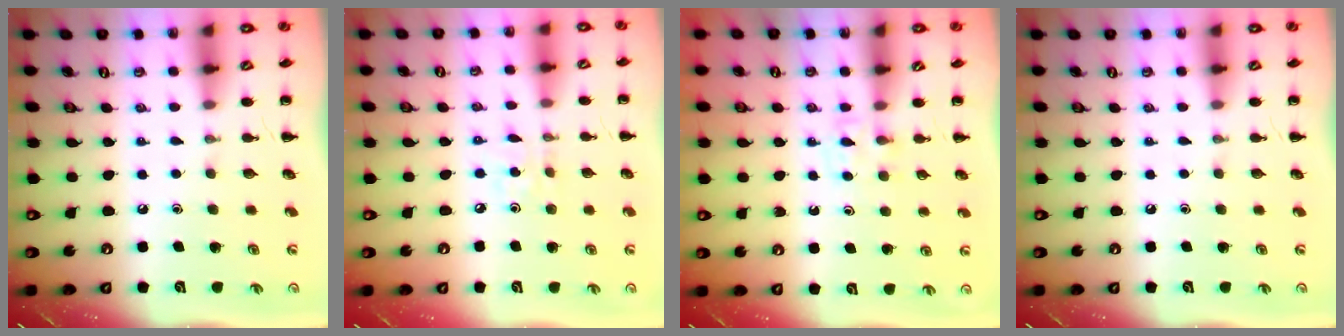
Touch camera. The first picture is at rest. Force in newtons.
{"total": 2.6, "press": 2.5, "slide": 0.8}
{"total": 3.8, "press": 3.5, "slide": 1.3}
{"total": 0.0}